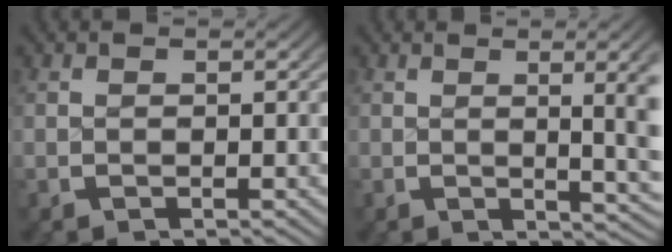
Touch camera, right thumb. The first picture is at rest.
{"total": 5.8, "force": [0.3, 2.1, 5.4], "torque": [-0.058, 0.003, 0.004]}